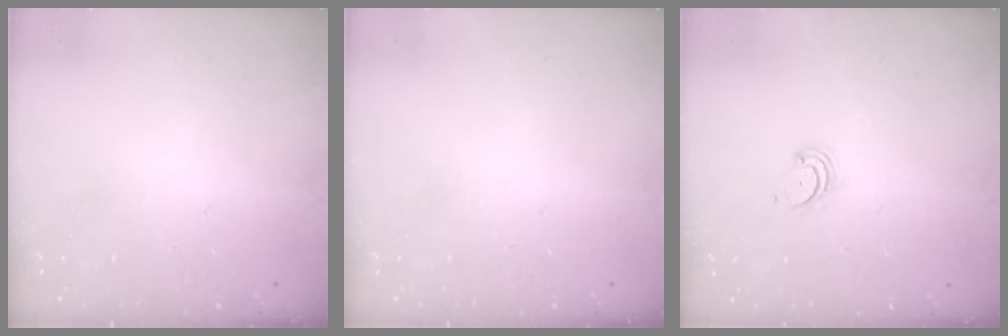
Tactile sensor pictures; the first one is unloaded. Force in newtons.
{"total": 0.0}
{"total": 2.6, "press": 2.5, "slide": 0.3}